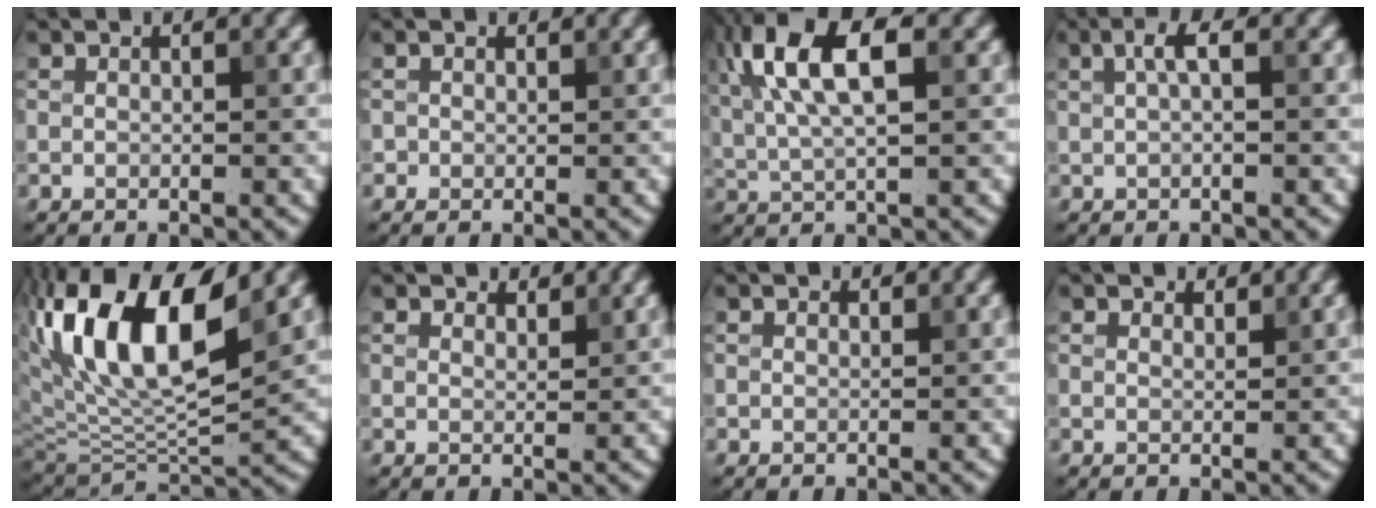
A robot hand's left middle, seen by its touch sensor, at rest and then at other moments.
{"total": 0.7, "force": [0.2, 0.6, 0.0], "torque": [0.003, -0.001, 0.001]}
{"total": 9.2, "force": [3.3, 3.4, 7.9], "torque": [-0.161, 0.023, 0.052]}
{"total": 1.8, "force": [0.5, 0.4, 1.7], "torque": [-0.031, 0.007, 0.008]}
{"total": 11.9, "force": [4.5, 4.7, 10.0], "torque": [-0.178, 0.006, 0.084]}
{"total": 2.2, "force": [2.1, 0.6, 0.4], "torque": [-0.011, 0.002, 0.026]}
{"total": 0.7, "force": [0.6, 0.3, 0.0], "torque": [0.002, -0.001, 0.009]}
{"total": 1.8, "force": [1.7, 0.6, 0.3], "torque": [-0.011, 0.001, 0.021]}